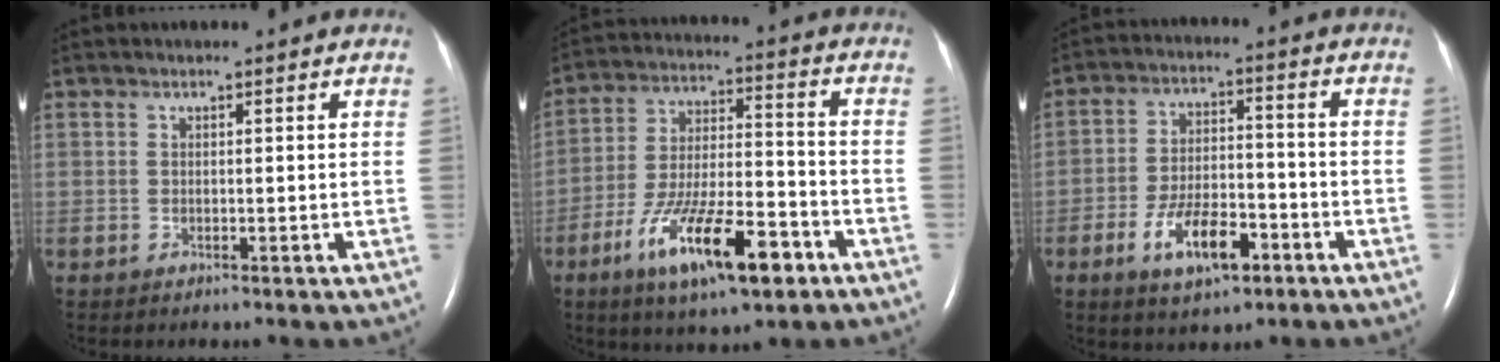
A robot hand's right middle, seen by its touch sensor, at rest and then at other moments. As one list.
[{"total": 15.4, "force": [-8.2, 3.9, 12.4], "torque": [-0.226, -0.004, -0.134]}, {"total": 9.4, "force": [-4.7, 3.8, 7.2], "torque": [-0.138, 0.003, -0.078]}]